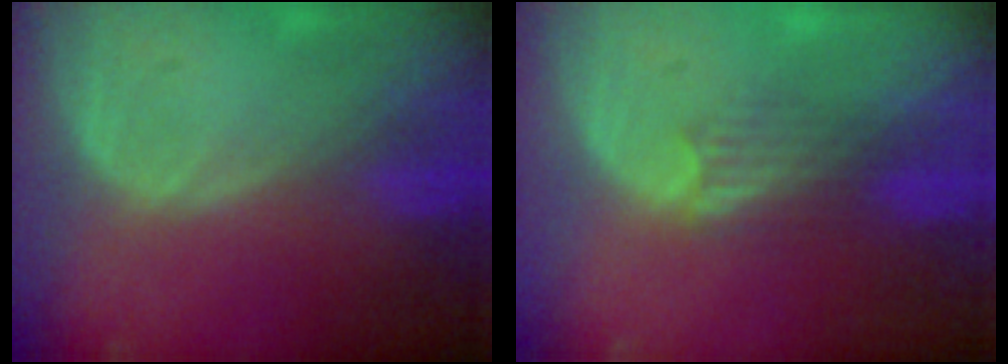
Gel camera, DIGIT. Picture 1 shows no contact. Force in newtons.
{"total": 3.3, "press": 3.0, "slide": 1.3}